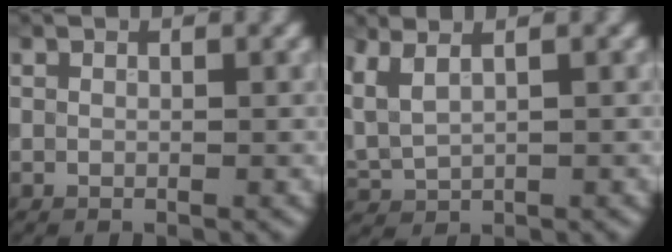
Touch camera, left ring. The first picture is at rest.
{"total": 3.4, "force": [2.1, 1.3, 2.3], "torque": [-0.062, 0.014, 0.041]}